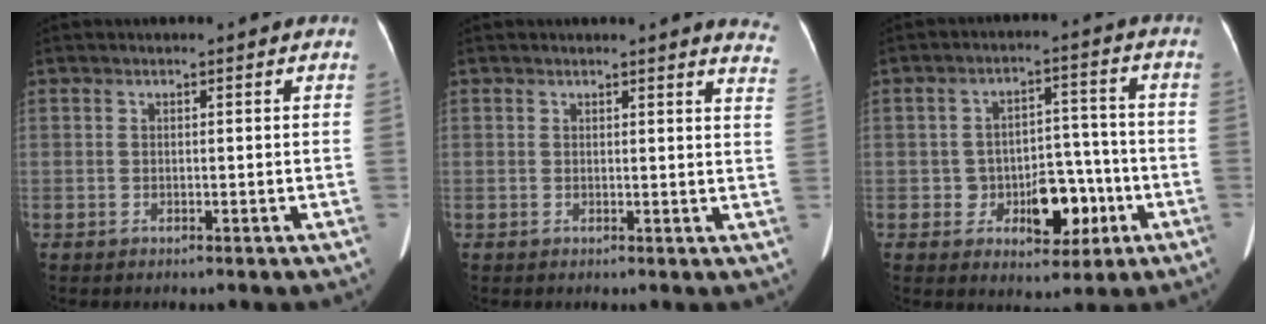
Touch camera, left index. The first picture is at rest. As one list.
[{"total": 6.4, "force": [6.1, 0.5, 2.0], "torque": [-0.006, -0.027, 0.031]}, {"total": 8.6, "force": [-3.1, 5.6, 5.8], "torque": [-0.075, 0.028, -0.036]}]